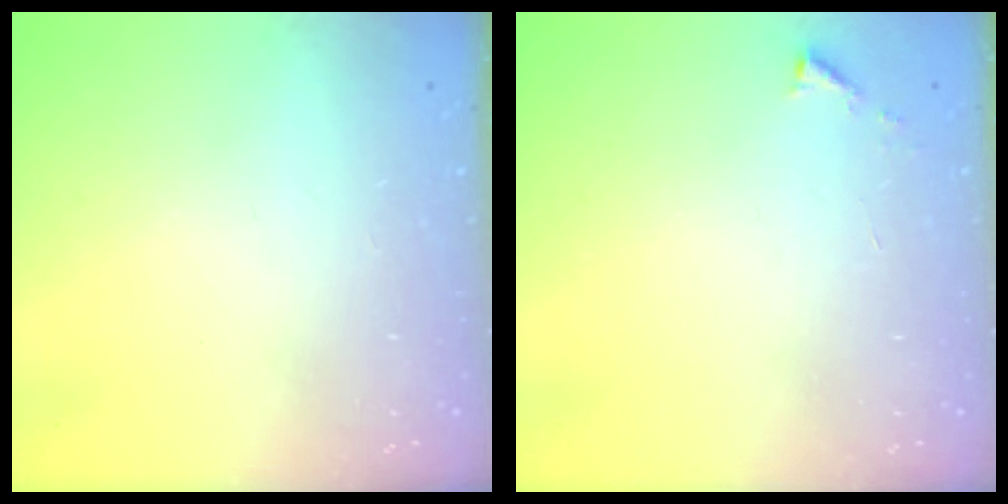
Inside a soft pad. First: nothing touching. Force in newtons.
{"total": 2.9, "press": 2.9, "slide": 0.4}